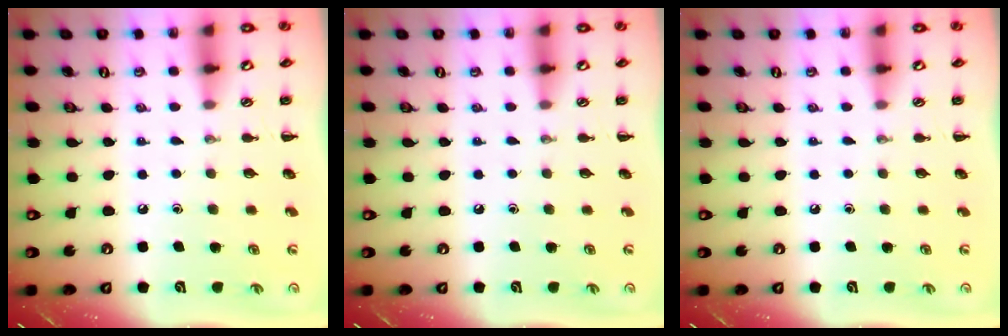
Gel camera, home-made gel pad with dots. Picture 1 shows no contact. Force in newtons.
{"total": 0.0}
{"total": 0.0}